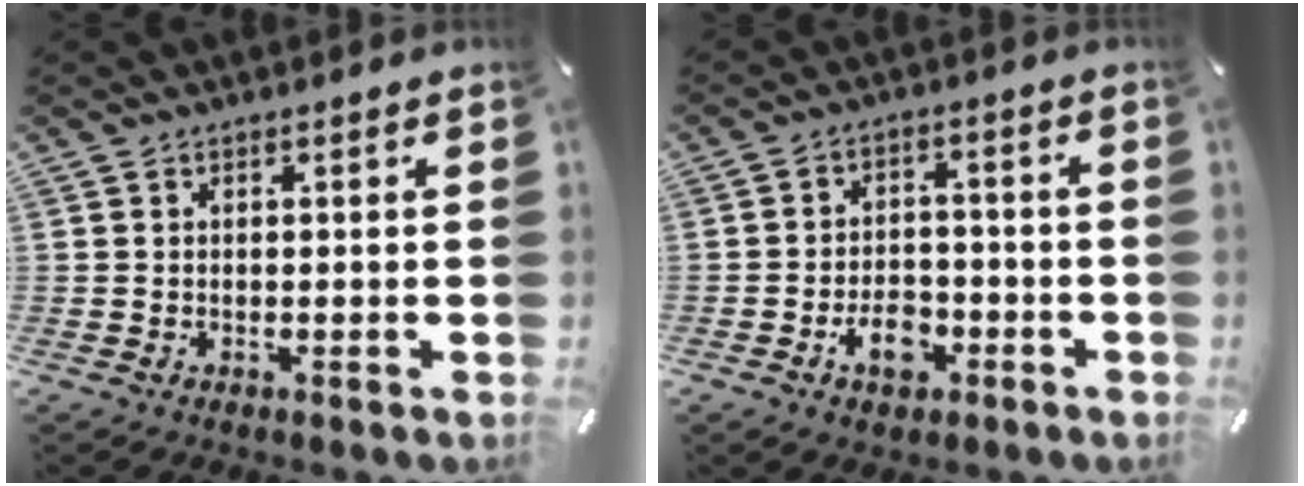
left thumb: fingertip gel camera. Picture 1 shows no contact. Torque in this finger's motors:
{"motor_torque": [0.57, 1.92, 0.63, 0.19, 0.03]}